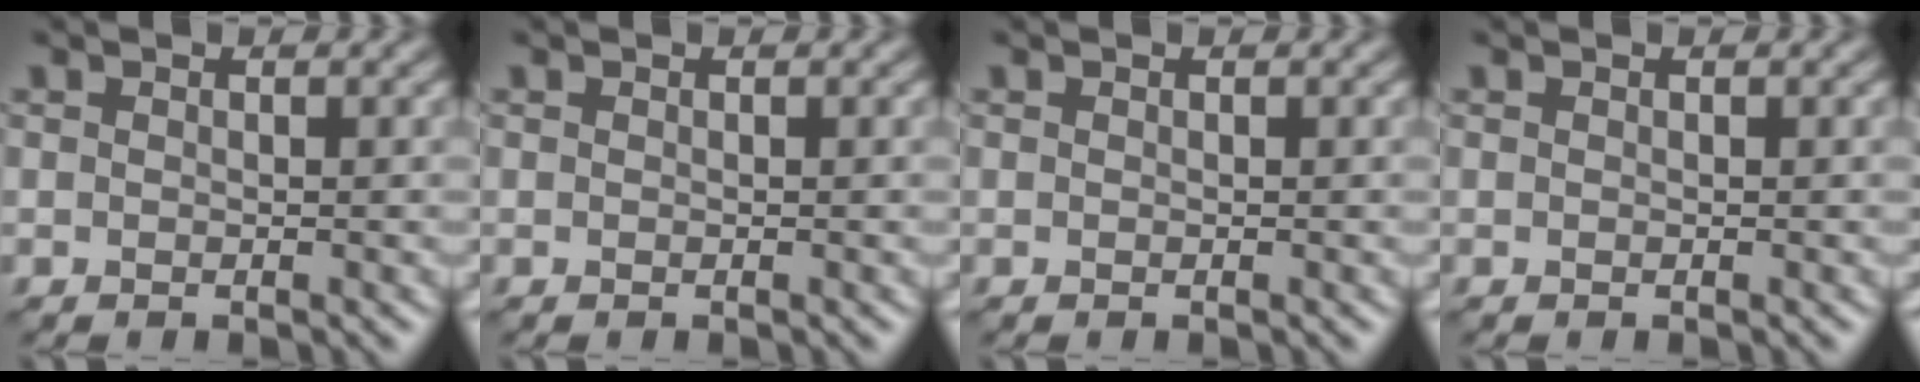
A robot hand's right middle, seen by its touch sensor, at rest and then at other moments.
{"total": 0.0}
{"total": 0.0}
{"total": 0.0}